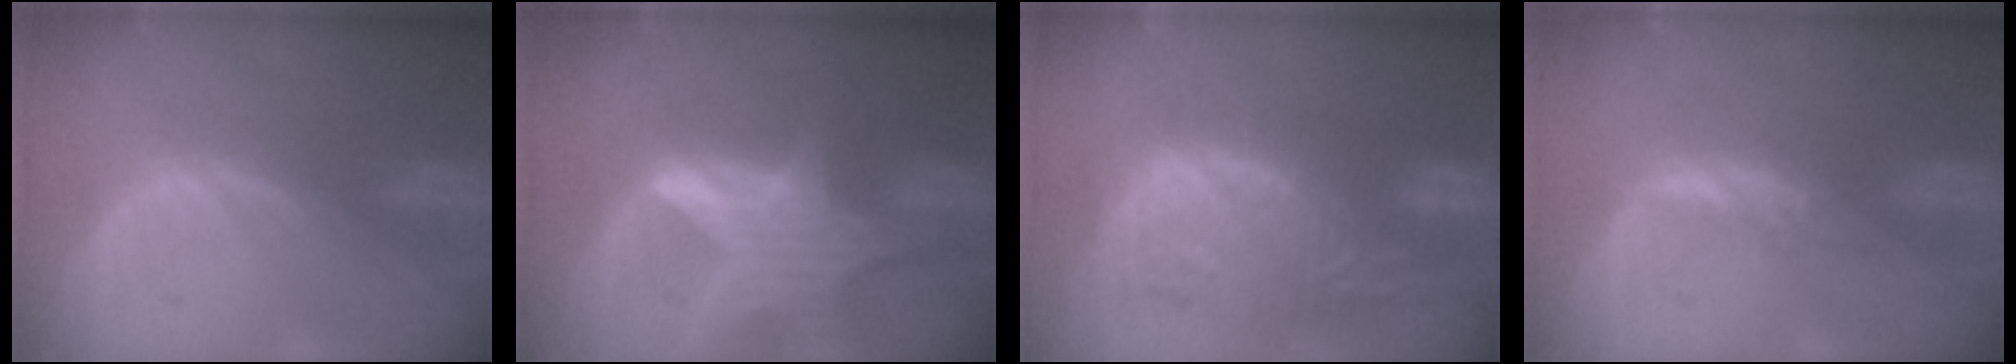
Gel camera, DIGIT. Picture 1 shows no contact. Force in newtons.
{"total": 8.0, "press": 7.2, "slide": 3.5}
{"total": 11.8, "press": 11.1, "slide": 4.0}
{"total": 1.6, "press": 1.5, "slide": 0.5}